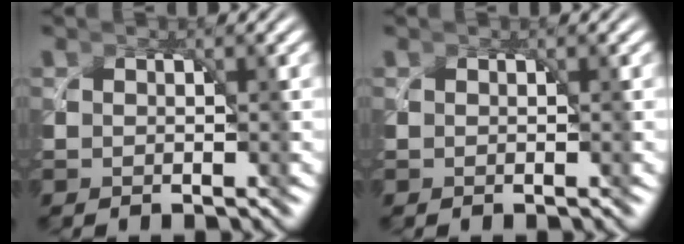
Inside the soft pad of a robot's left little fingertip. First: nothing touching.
{"total": 0.0}